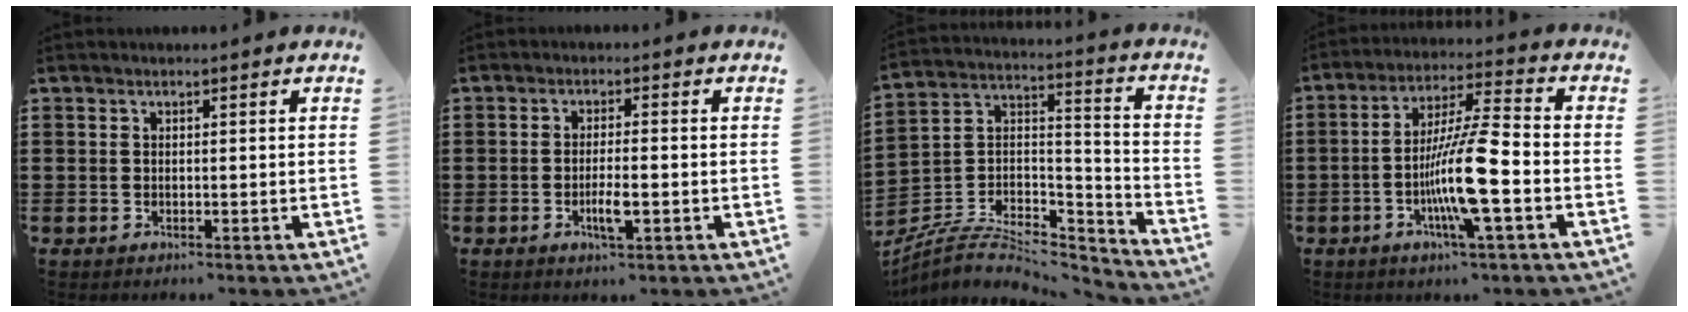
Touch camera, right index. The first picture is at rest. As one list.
[{"total": 3.9, "force": [-1.4, 0.7, 3.5], "torque": [-0.067, -0.004, -0.026]}, {"total": 6.8, "force": [-5.1, 3.2, 3.2], "torque": [-0.069, 0.006, -0.102]}, {"total": 11.6, "force": [-3.4, 0.9, 11.0], "torque": [-0.225, -0.014, -0.072]}]